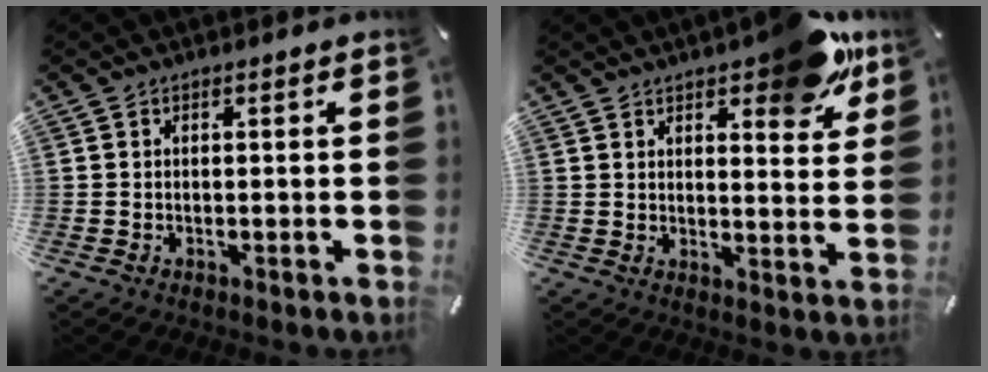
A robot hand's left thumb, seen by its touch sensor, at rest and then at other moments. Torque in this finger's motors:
{"motor_torque": [2.21, 2.10, 1.41, -1.36, 0.37]}